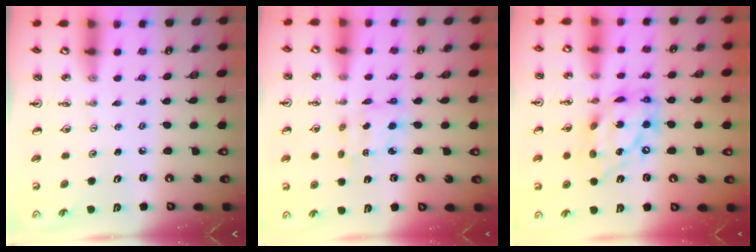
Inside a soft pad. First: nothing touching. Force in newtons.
{"total": 2.4, "press": 2.4, "slide": 0.2}
{"total": 16.0, "press": 16.0, "slide": 1.4}